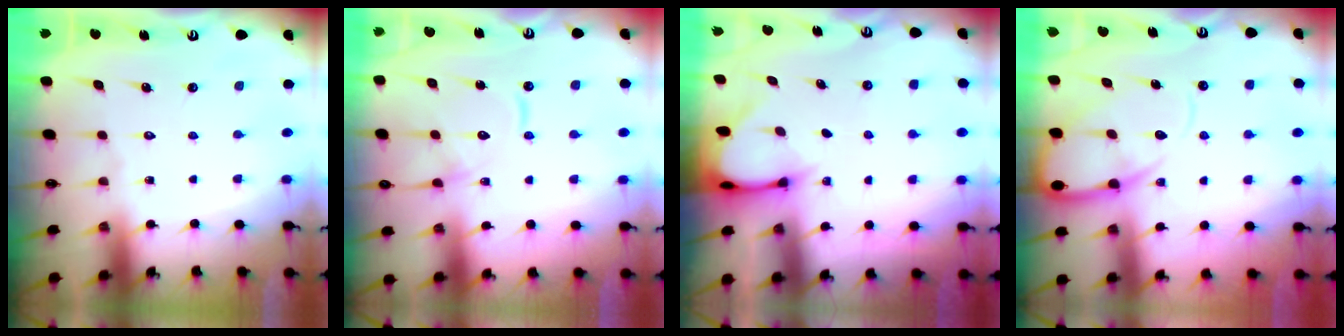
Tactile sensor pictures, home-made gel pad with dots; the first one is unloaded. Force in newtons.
{"total": 12.5, "press": 12.4, "slide": 1.3}
{"total": 3.4, "press": 3.4, "slide": 0.3}
{"total": 10.7, "press": 10.7, "slide": 1.0}